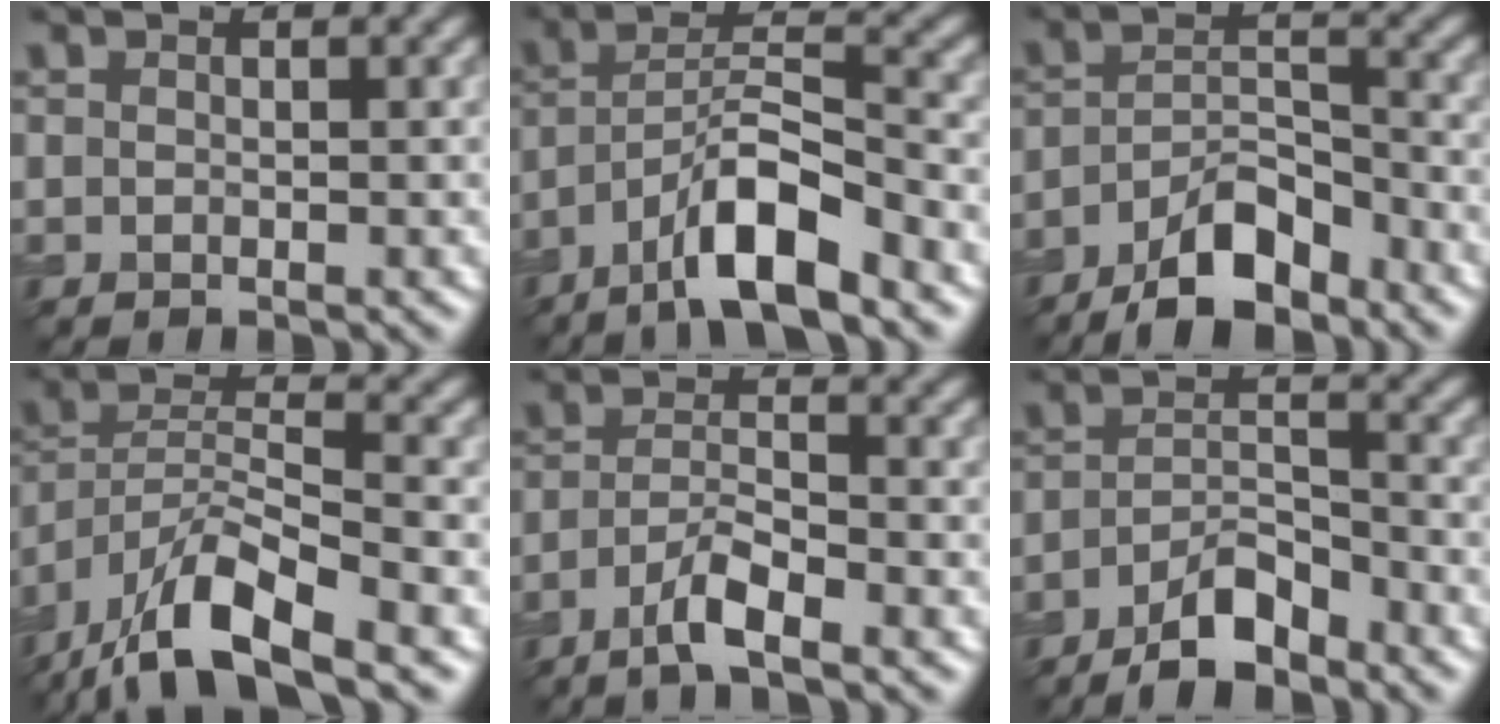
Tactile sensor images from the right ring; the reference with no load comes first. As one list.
[{"total": 8.0, "force": [-4.9, 1.9, 6.0], "torque": [-0.101, 0.018, -0.087]}, {"total": 6.8, "force": [-4.8, 2.4, 4.2], "torque": [-0.070, 0.005, -0.086]}, {"total": 11.9, "force": [-8.6, 3.5, 7.5], "torque": [-0.140, 0.003, -0.161]}, {"total": 3.8, "force": [-2.5, 0.7, 2.7], "torque": [-0.054, 0.008, -0.055]}, {"total": 5.3, "force": [-3.9, 1.6, 3.2], "torque": [-0.055, 0.002, -0.072]}]